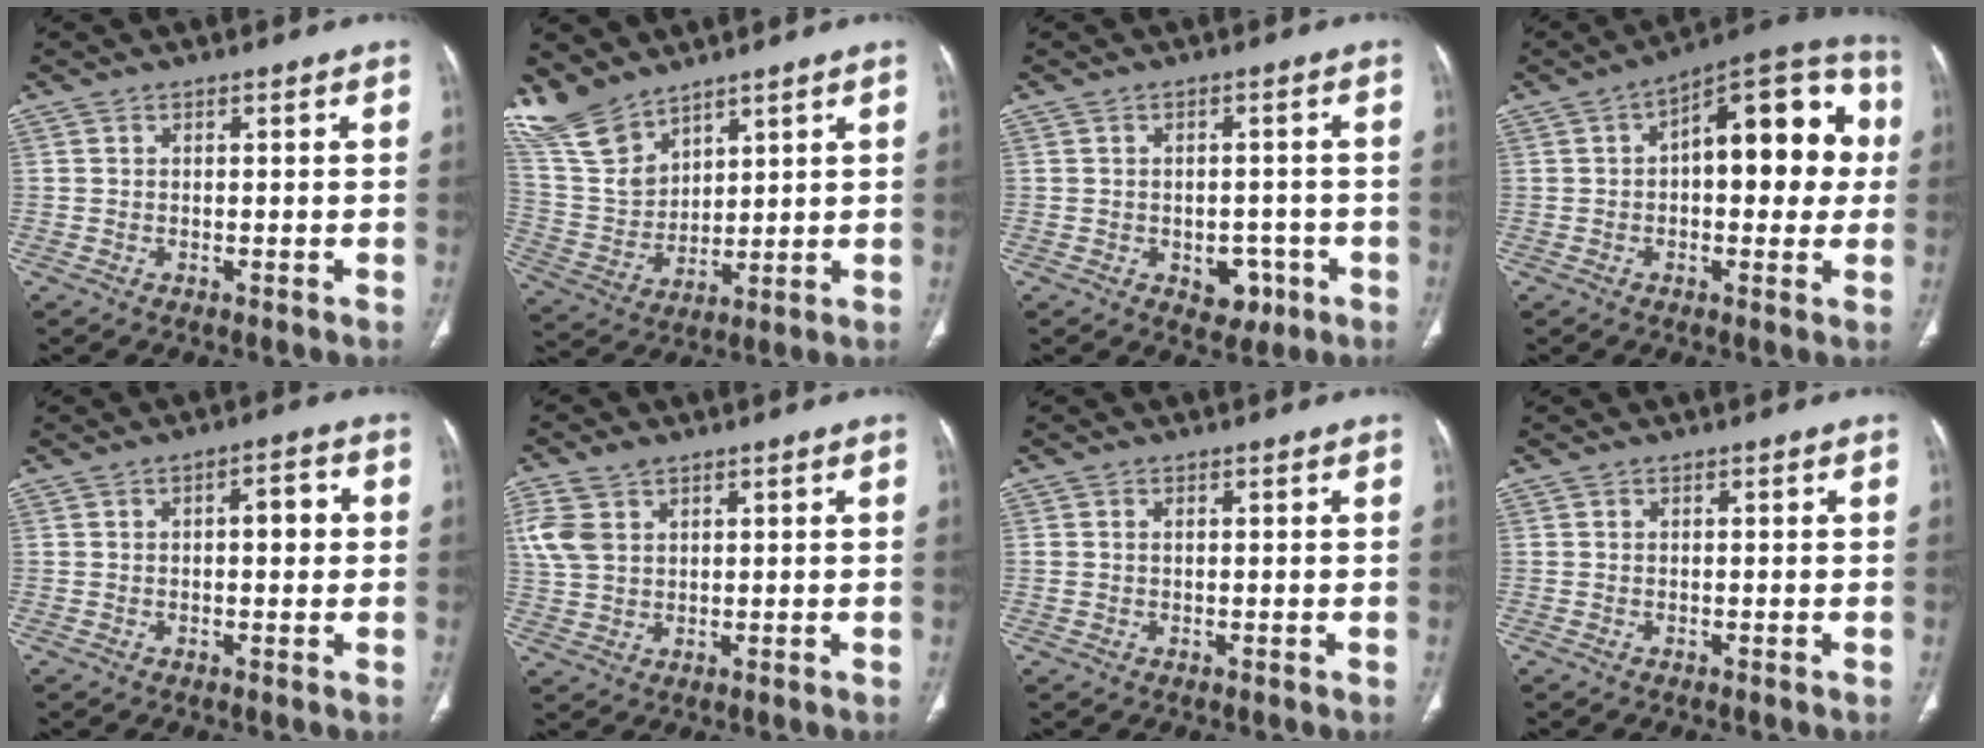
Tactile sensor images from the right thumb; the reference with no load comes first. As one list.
[{"total": 11.5, "force": [9.5, 5.2, 3.8], "torque": [-0.071, -0.042, 0.214]}, {"total": 5.2, "force": [-2.1, 3.7, 3.0], "torque": [-0.011, 0.013, -0.019]}, {"total": 19.5, "force": [2.4, 9.4, 16.9], "torque": [-0.185, 0.037, 0.023]}, {"total": 4.7, "force": [0.5, 2.1, 4.1], "torque": [-0.048, 0.012, 0.004]}, {"total": 6.6, "force": [2.7, 4.6, 3.8], "torque": [-0.082, 0.000, 0.062]}, {"total": 0.9, "force": [0.2, 0.6, 0.6], "torque": [-0.019, 0.006, 0.009]}, {"total": 0.0}]